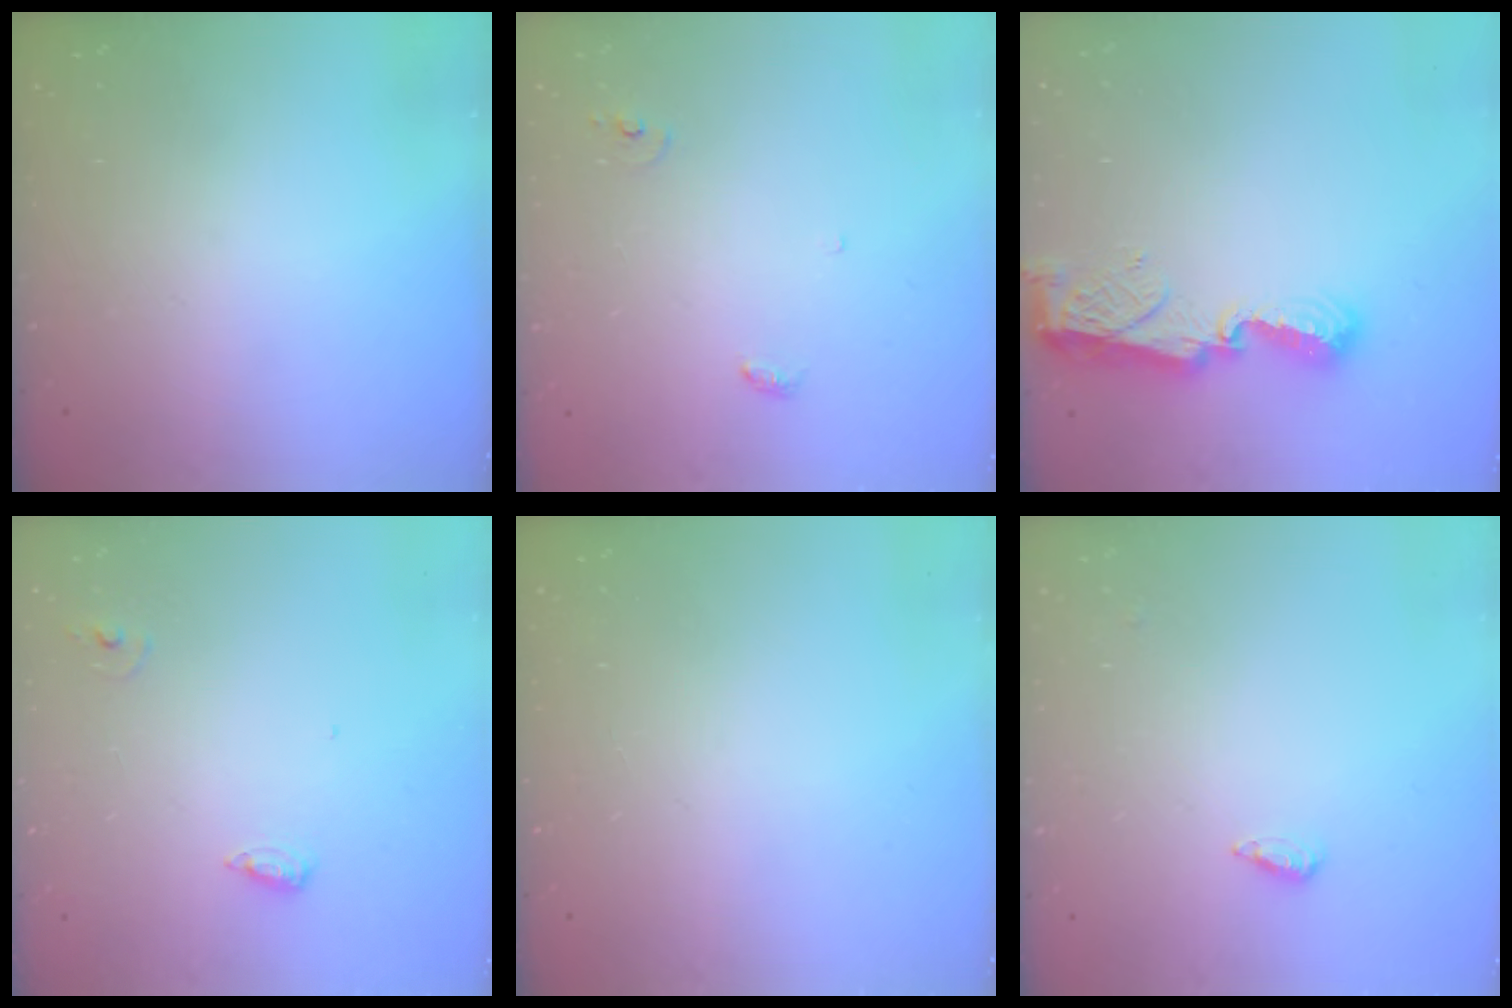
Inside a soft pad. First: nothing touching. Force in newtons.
{"total": 3.4, "press": 3.4, "slide": 0.2}
{"total": 7.3, "press": 7.3, "slide": 0.7}
{"total": 6.0, "press": 5.8, "slide": 1.5}
{"total": 0.0}
{"total": 2.2, "press": 2.2, "slide": 0.5}